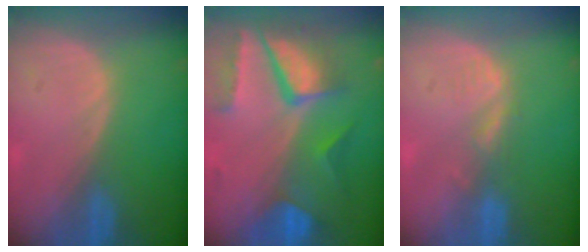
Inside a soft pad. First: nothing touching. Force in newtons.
{"total": 10.4, "press": 8.8, "slide": 5.6}
{"total": 2.0, "press": 2.0, "slide": 0.3}